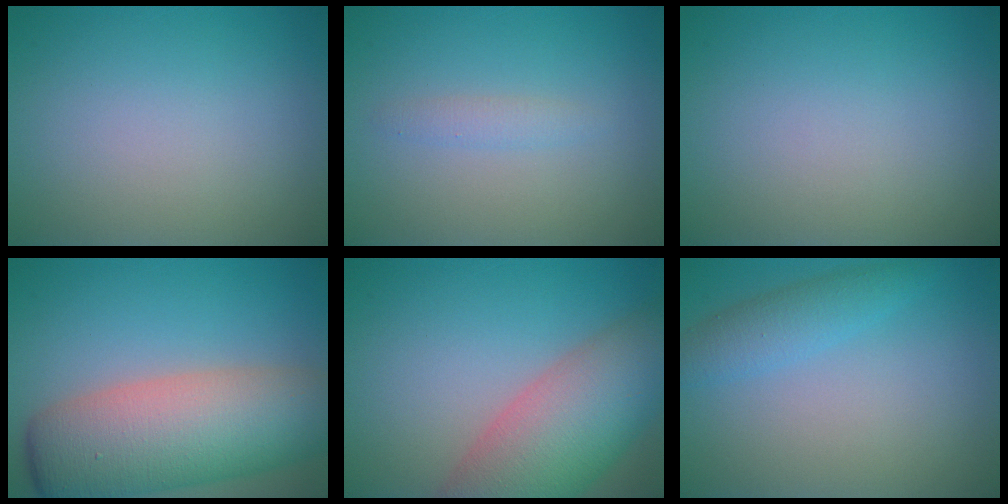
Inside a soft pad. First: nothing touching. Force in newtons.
{"total": 1.2, "press": 1.2, "slide": 0.1}
{"total": 0.0}
{"total": 11.7, "press": 11.7, "slide": 0.5}
{"total": 10.0, "press": 9.9, "slide": 0.6}
{"total": 2.7, "press": 2.7, "slide": 0.0}